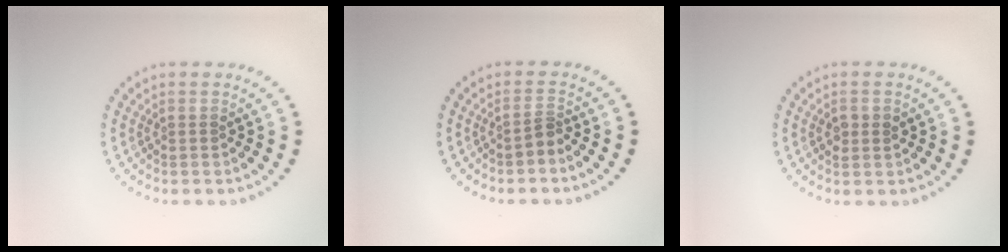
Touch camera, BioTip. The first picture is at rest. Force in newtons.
{"total": 1.1, "press": 0.6, "slide": 0.9}
{"total": 1.5, "press": 1.5, "slide": 0.2}